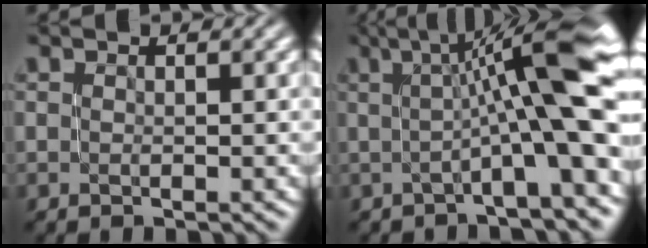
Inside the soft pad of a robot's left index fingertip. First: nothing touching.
{"total": 10.8, "force": [0.9, 1.9, 10.6], "torque": [-0.139, 0.024, 0.013]}